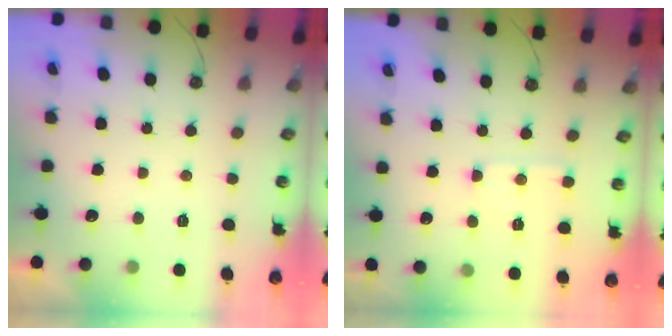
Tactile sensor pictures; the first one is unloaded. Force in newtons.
{"total": 3.4, "press": 3.3, "slide": 0.5}